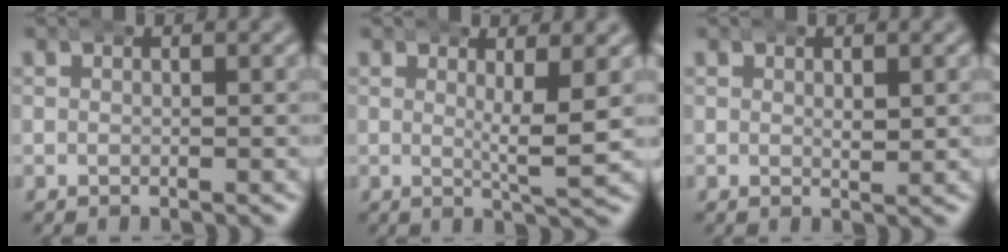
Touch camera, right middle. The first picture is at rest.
{"total": 3.5, "force": [1.2, 0.2, 3.2], "torque": [-0.050, -0.006, 0.017]}
{"total": 1.1, "force": [0.4, 0.5, 0.9], "torque": [-0.016, -0.008, 0.007]}